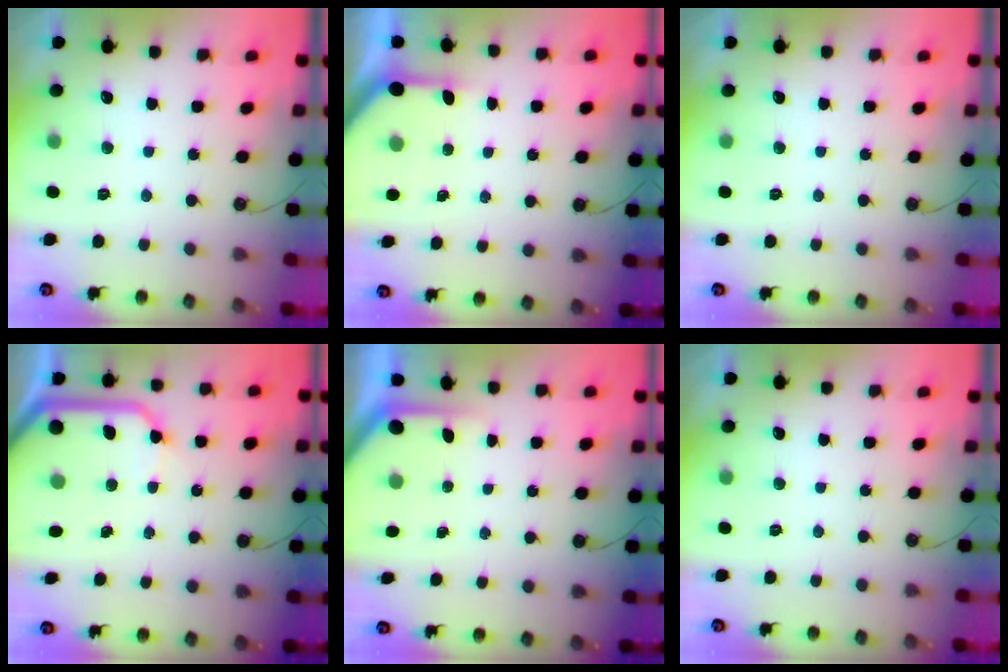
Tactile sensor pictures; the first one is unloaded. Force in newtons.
{"total": 3.6, "press": 3.6, "slide": 0.2}
{"total": 0.0}
{"total": 13.5, "press": 13.4, "slide": 1.7}
{"total": 4.0, "press": 4.0, "slide": 0.4}
{"total": 0.0}